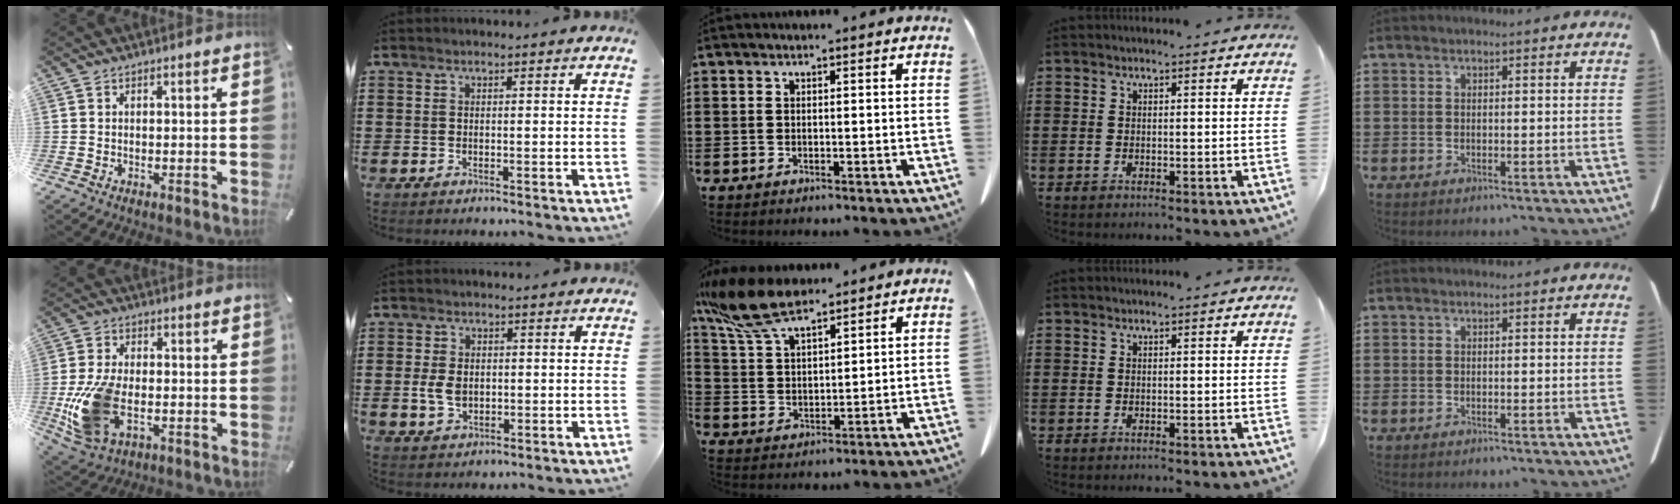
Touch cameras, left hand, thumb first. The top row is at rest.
{"thumb": {"total": 15.1, "force": [-3.3, 8.9, 11.7], "torque": [-0.260, -0.008, -0.054]}, "index": {"total": 4.2, "force": [-0.2, 3.0, 2.9], "torque": [-0.075, 0.004, -0.009]}, "middle": {"total": 10.3, "force": [7.9, 3.3, 5.9], "torque": [-0.149, -0.019, 0.147]}}